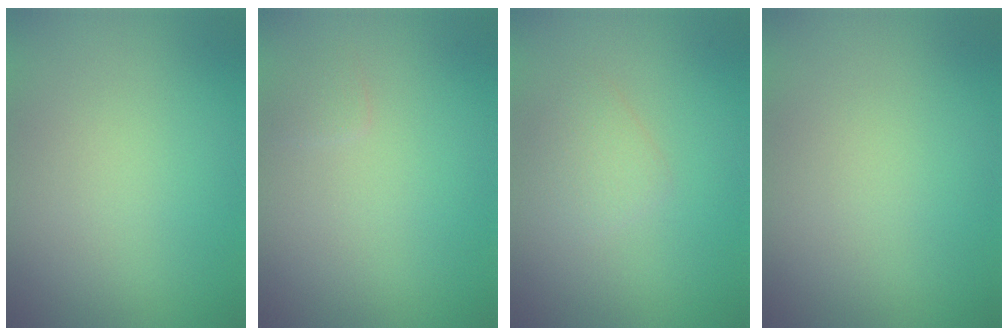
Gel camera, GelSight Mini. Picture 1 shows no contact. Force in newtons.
{"total": 0.6, "press": 0.6, "slide": 0.0}
{"total": 1.7, "press": 1.7, "slide": 0.1}
{"total": 0.0}